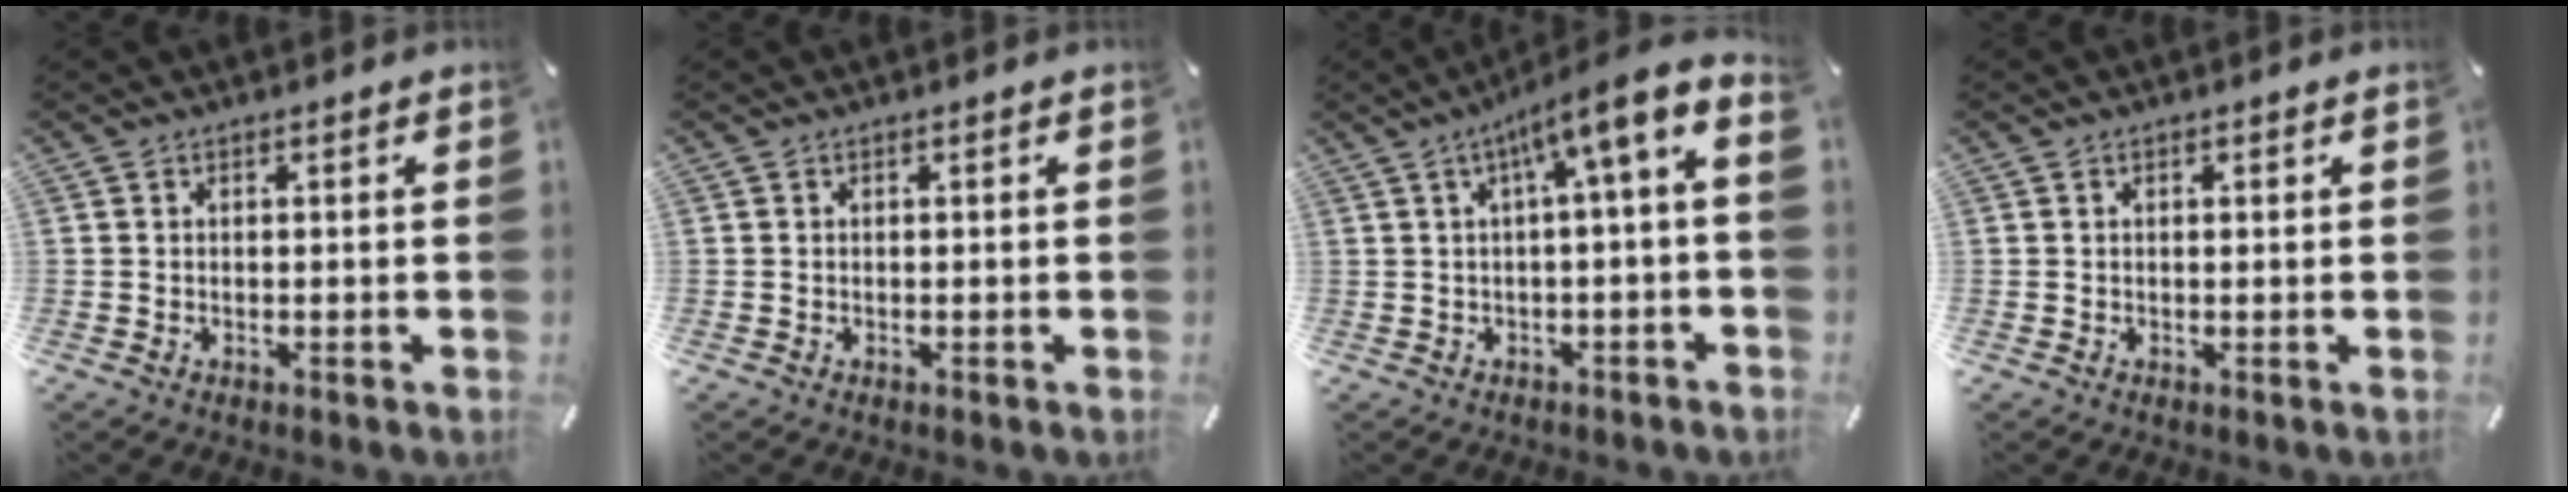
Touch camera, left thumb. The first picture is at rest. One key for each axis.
{"total": 0.0}
{"total": 8.4, "fx": 2.6, "fy": 0.4, "fz": 8.0, "tx": -0.135, "ty": -0.032, "tz": 0.040}
{"total": 0.6, "fx": 0.2, "fy": 0.4, "fz": 0.4, "tx": -0.009, "ty": 0.002, "tz": 0.004}